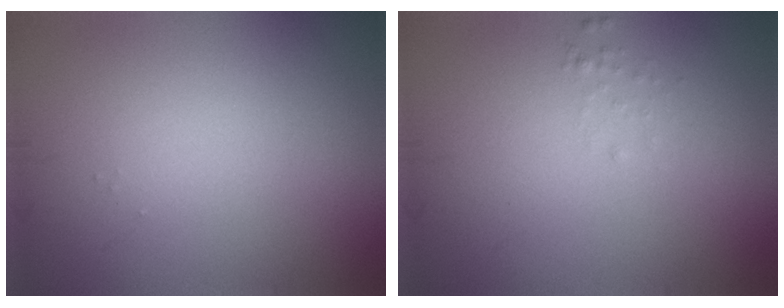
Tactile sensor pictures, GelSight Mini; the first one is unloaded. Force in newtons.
{"total": 0.6, "press": 0.6, "slide": 0.1}